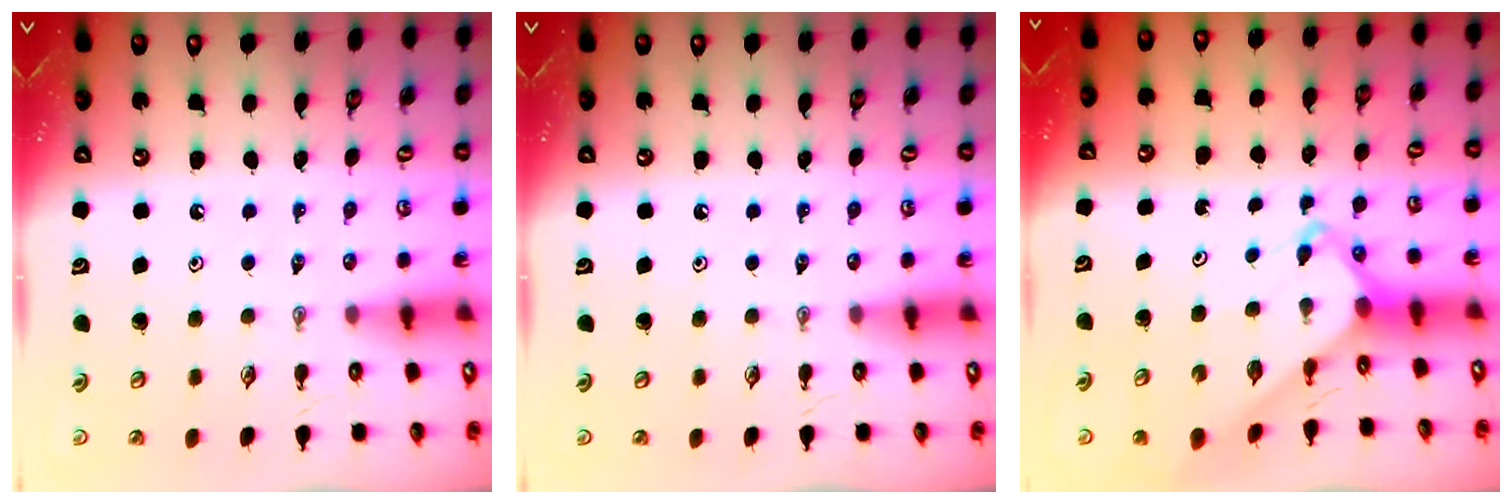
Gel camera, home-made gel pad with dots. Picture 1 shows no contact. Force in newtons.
{"total": 0.0}
{"total": 5.1, "press": 5.0, "slide": 0.6}